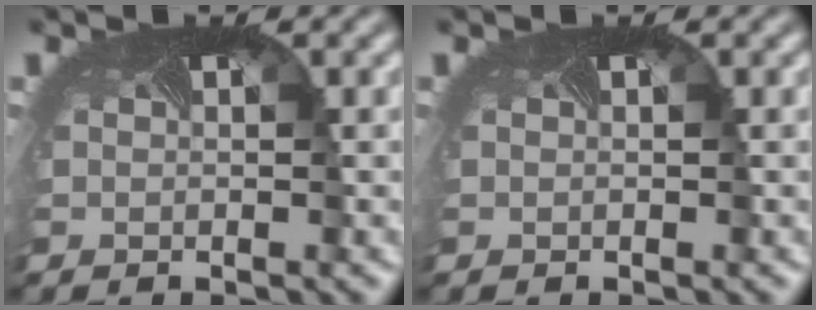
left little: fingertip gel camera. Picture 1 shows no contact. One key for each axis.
{"total": 0.0}